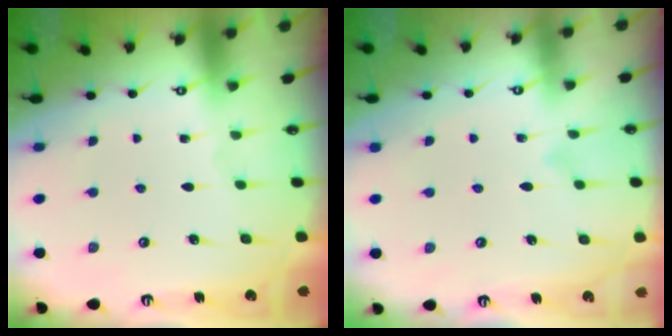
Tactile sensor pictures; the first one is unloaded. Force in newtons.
{"total": 7.7, "press": 7.7, "slide": 0.4}